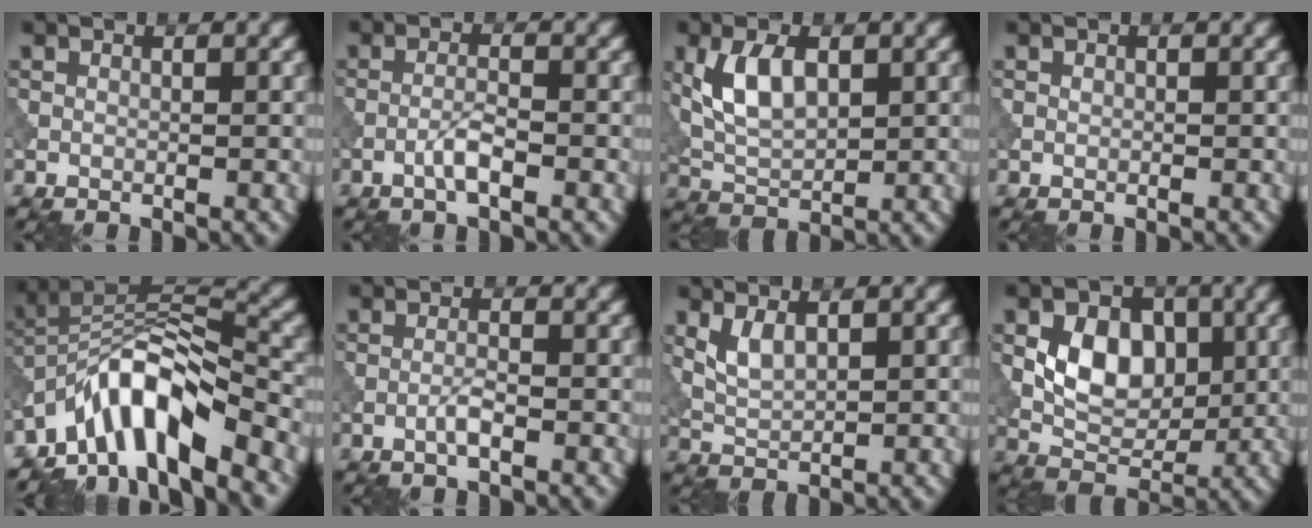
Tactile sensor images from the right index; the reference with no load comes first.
{"total": 2.1, "force": [-1.1, 0.4, 1.8], "torque": [-0.034, 0.007, -0.025]}
{"total": 5.1, "force": [1.4, 2.8, 4.1], "torque": [-0.088, 0.004, 0.029]}
{"total": 0.0}
{"total": 9.0, "force": [-6.2, 2.8, 6.0], "torque": [-0.081, 0.009, -0.122]}
{"total": 1.5, "force": [-0.8, 0.2, 1.3], "torque": [-0.024, 0.004, -0.018]}
{"total": 2.5, "force": [1.1, 1.2, 1.9], "torque": [-0.045, -0.002, 0.026]}
{"total": 6.0, "force": [0.9, 4.3, 4.2], "torque": [-0.068, -0.003, 0.017]}